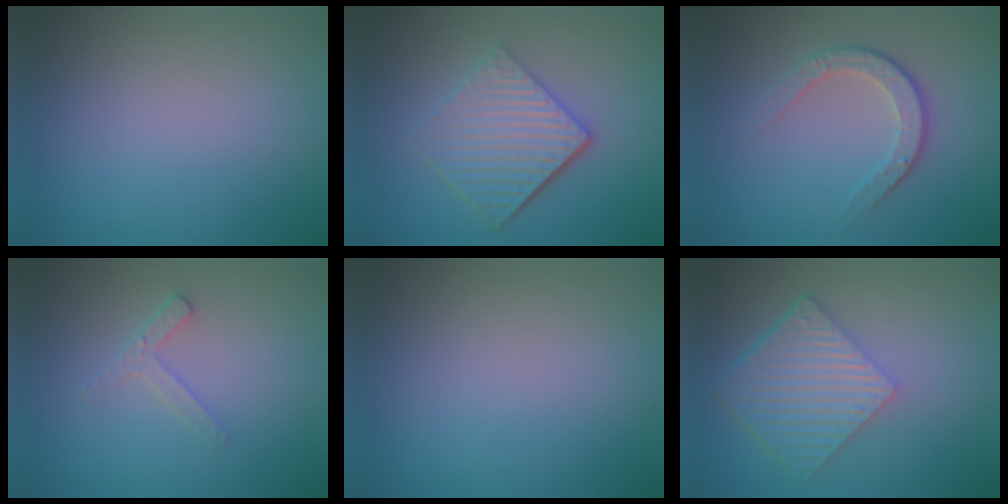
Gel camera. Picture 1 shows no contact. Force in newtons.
{"total": 5.9, "press": 4.0, "slide": 4.3}
{"total": 3.5, "press": 2.6, "slide": 2.3}
{"total": 1.7, "press": 1.7, "slide": 0.3}
{"total": 0.0}
{"total": 6.7, "press": 4.8, "slide": 4.7}